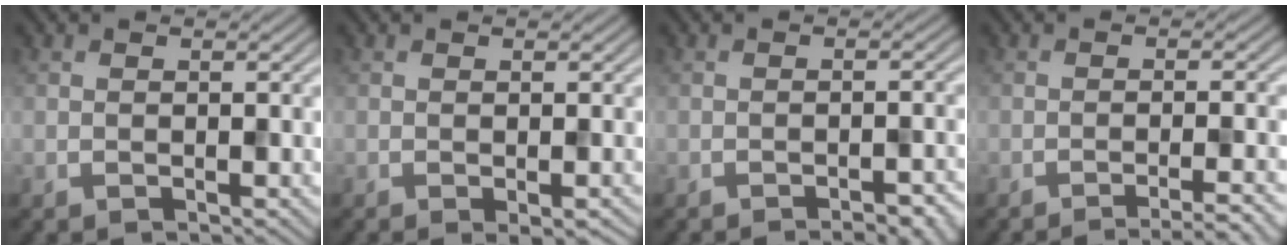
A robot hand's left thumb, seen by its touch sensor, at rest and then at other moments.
{"total": 1.9, "force": [-0.8, 0.3, 1.7], "torque": [-0.029, -0.002, -0.012]}
{"total": 3.7, "force": [-2.6, 0.9, 2.5], "torque": [-0.029, 0.012, -0.035]}
{"total": 4.4, "force": [-2.8, 0.7, 3.3], "torque": [-0.043, 0.011, -0.054]}